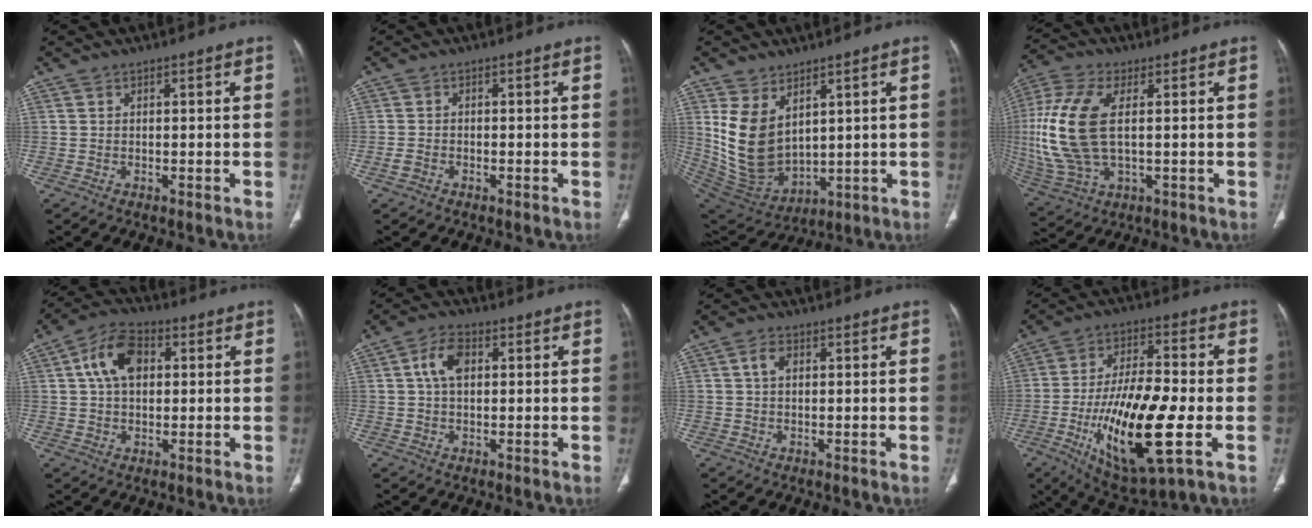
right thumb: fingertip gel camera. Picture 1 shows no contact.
{"total": 1.6, "force": [-0.9, 1.1, 0.8], "torque": [-0.017, 0.004, -0.018]}
{"total": 13.6, "force": [4.1, 8.8, 9.6], "torque": [-0.163, -0.027, 0.112]}
{"total": 17.4, "force": [1.3, 8.7, 15.0], "torque": [-0.359, -0.001, 0.030]}
{"total": 9.6, "force": [2.2, 6.2, 7.0], "torque": [-0.117, 0.016, 0.033]}
{"total": 5.7, "force": [1.2, 3.5, 4.3], "torque": [-0.081, 0.011, 0.019]}
{"total": 2.6, "force": [0.7, 1.6, 1.9], "torque": [-0.034, 0.007, 0.011]}
{"total": 22.0, "force": [-5.4, 7.1, 20.1], "torque": [-0.364, 0.003, -0.079]}